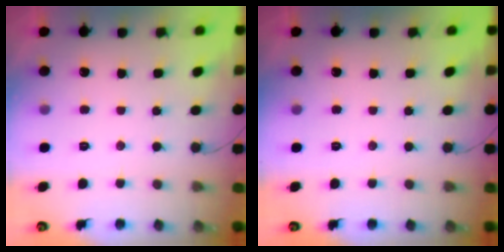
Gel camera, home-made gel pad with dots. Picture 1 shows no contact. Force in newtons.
{"total": 0.0}